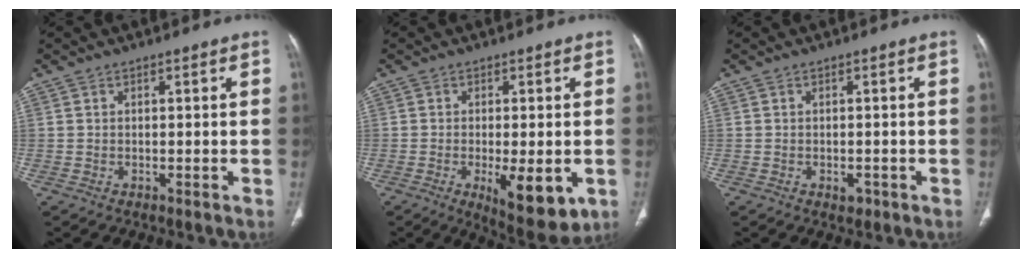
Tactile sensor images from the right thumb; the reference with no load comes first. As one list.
[{"total": 10.7, "force": [-3.1, 3.9, 9.5], "torque": [-0.126, -0.019, -0.037]}, {"total": 1.5, "force": [-0.7, 1.0, 0.9], "torque": [-0.004, 0.003, -0.007]}]